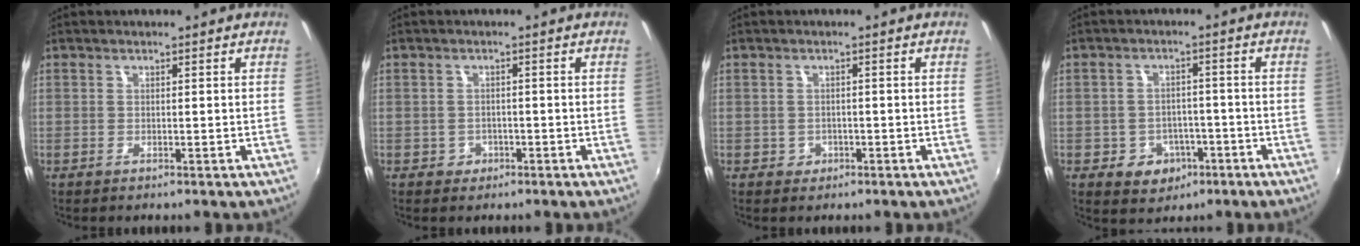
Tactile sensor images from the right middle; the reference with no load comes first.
{"total": 2.6, "force": [-1.0, 2.4, 0.5], "torque": [-0.014, 0.002, -0.011]}
{"total": 2.2, "force": [-0.6, 2.0, 0.5], "torque": [-0.011, 0.001, -0.005]}
{"total": 7.0, "force": [-3.0, 5.8, 2.3], "torque": [-0.057, 0.013, -0.024]}